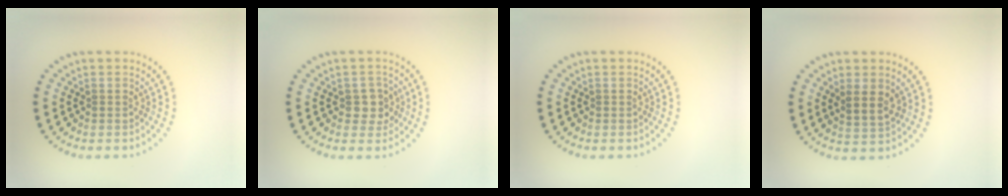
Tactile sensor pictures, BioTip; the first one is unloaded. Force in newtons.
{"total": 2.2, "press": 2.0, "slide": 0.8}
{"total": 0.0}
{"total": 2.2, "press": 2.0, "slide": 0.9}